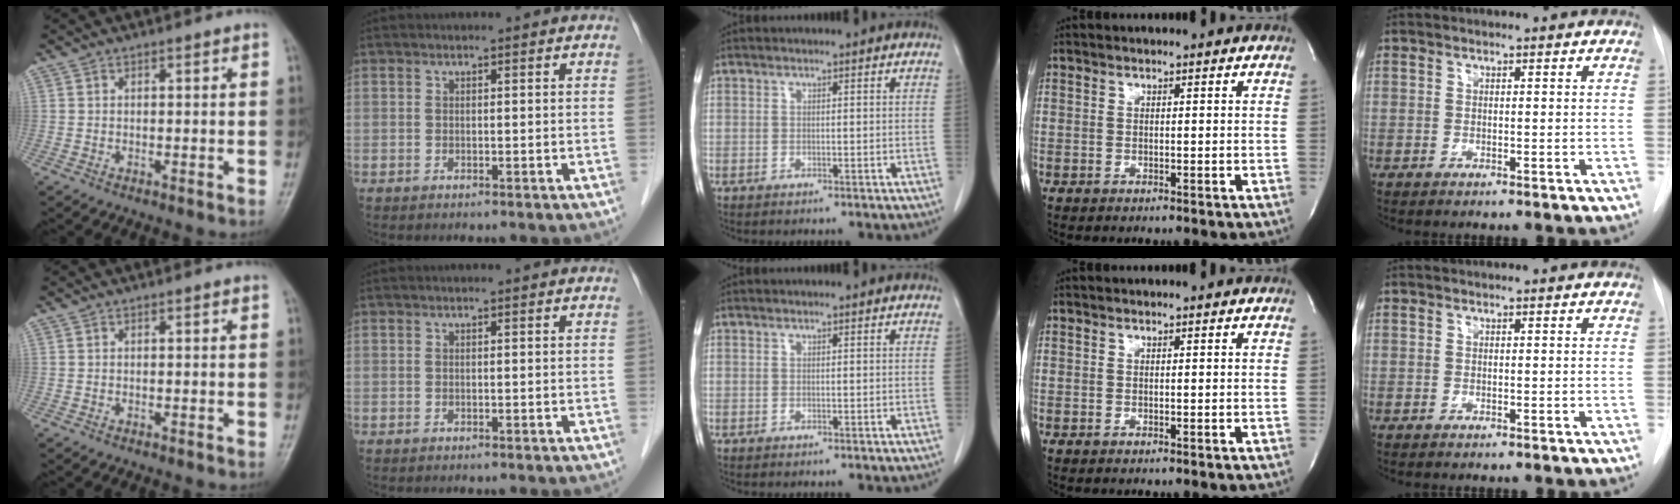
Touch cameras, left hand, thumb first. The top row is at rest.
{}